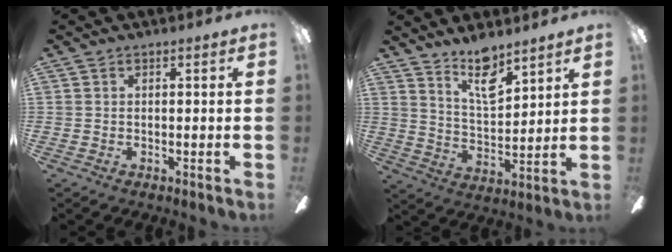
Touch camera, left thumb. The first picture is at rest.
{"total": 10.9, "force": [8.6, 3.5, 5.8], "torque": [-0.096, -0.052, 0.152]}